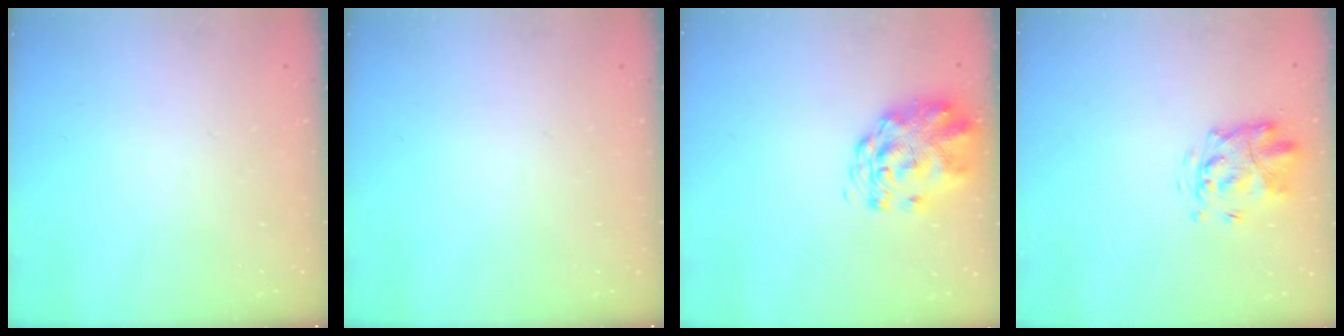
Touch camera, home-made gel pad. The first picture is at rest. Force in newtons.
{"total": 0.0}
{"total": 3.0, "press": 2.8, "slide": 1.1}
{"total": 3.5, "press": 3.3, "slide": 1.2}